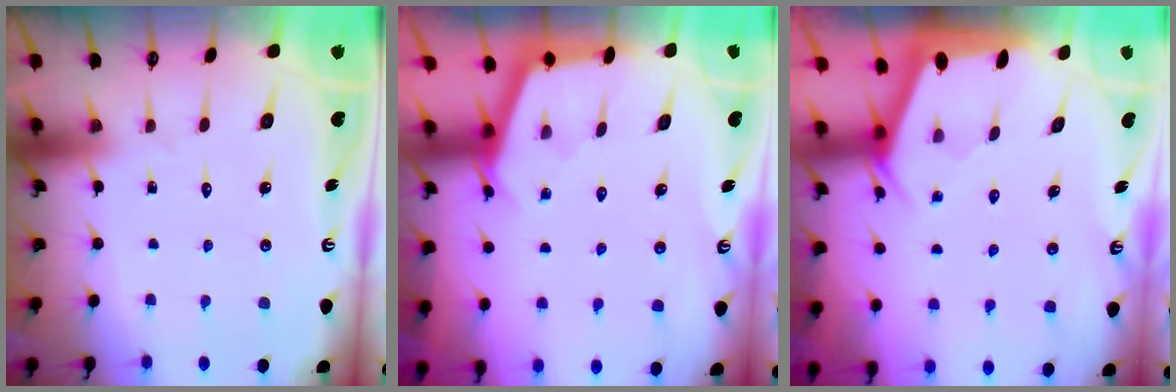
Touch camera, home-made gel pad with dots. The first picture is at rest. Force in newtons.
{"total": 2.8, "press": 2.8, "slide": 0.3}
{"total": 2.1, "press": 2.0, "slide": 0.3}